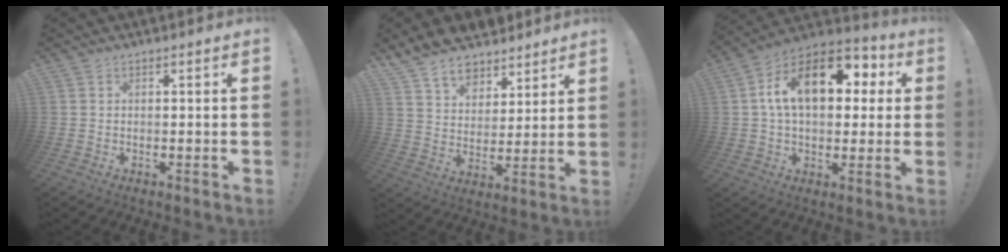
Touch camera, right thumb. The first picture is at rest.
{"total": 10.6, "force": [8.7, 5.7, 2.1], "torque": [-0.053, -0.070, 0.171]}
{"total": 18.8, "force": [4.8, 10.9, 14.5], "torque": [-0.237, 0.004, 0.081]}